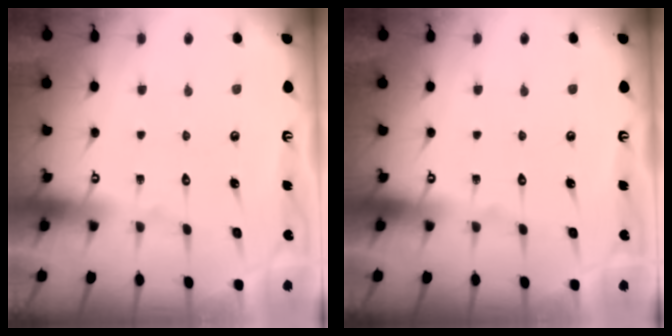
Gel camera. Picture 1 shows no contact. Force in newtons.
{"total": 0.0}